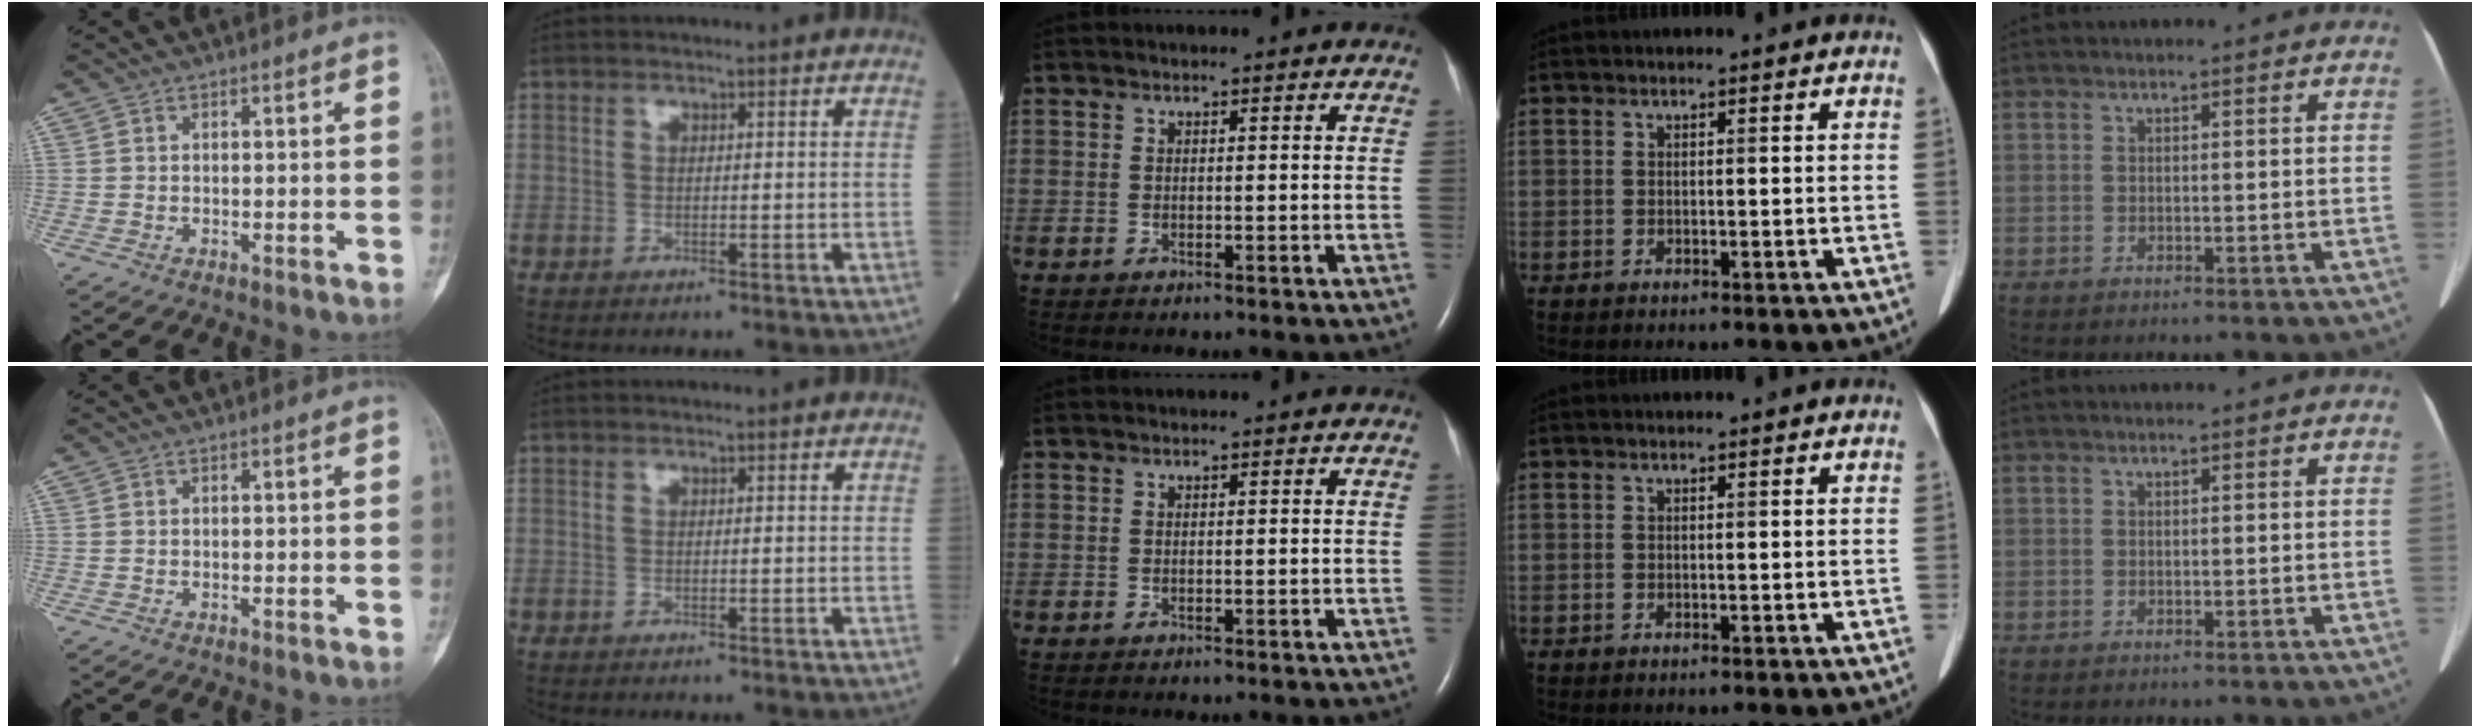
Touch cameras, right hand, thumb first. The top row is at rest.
{}